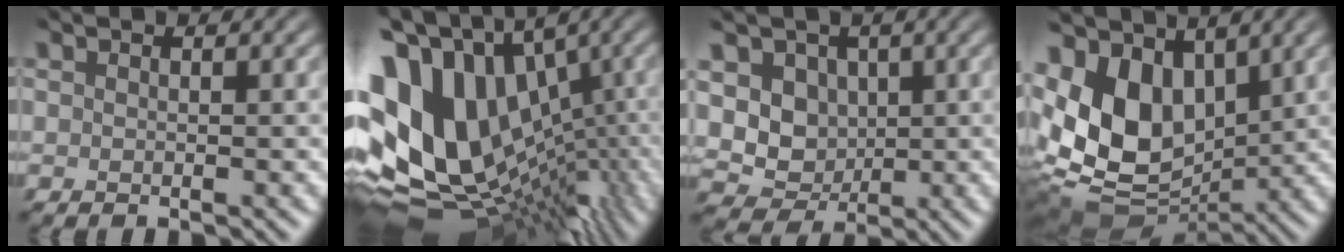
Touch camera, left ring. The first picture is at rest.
{"total": 17.5, "force": [-0.7, 12.2, 12.6], "torque": [-0.248, -0.022, 0.018]}
{"total": 6.3, "force": [0.1, 5.2, 3.5], "torque": [-0.063, -0.001, -0.010]}
{"total": 11.6, "force": [0.7, 7.8, 8.5], "torque": [-0.197, -0.010, 0.011]}